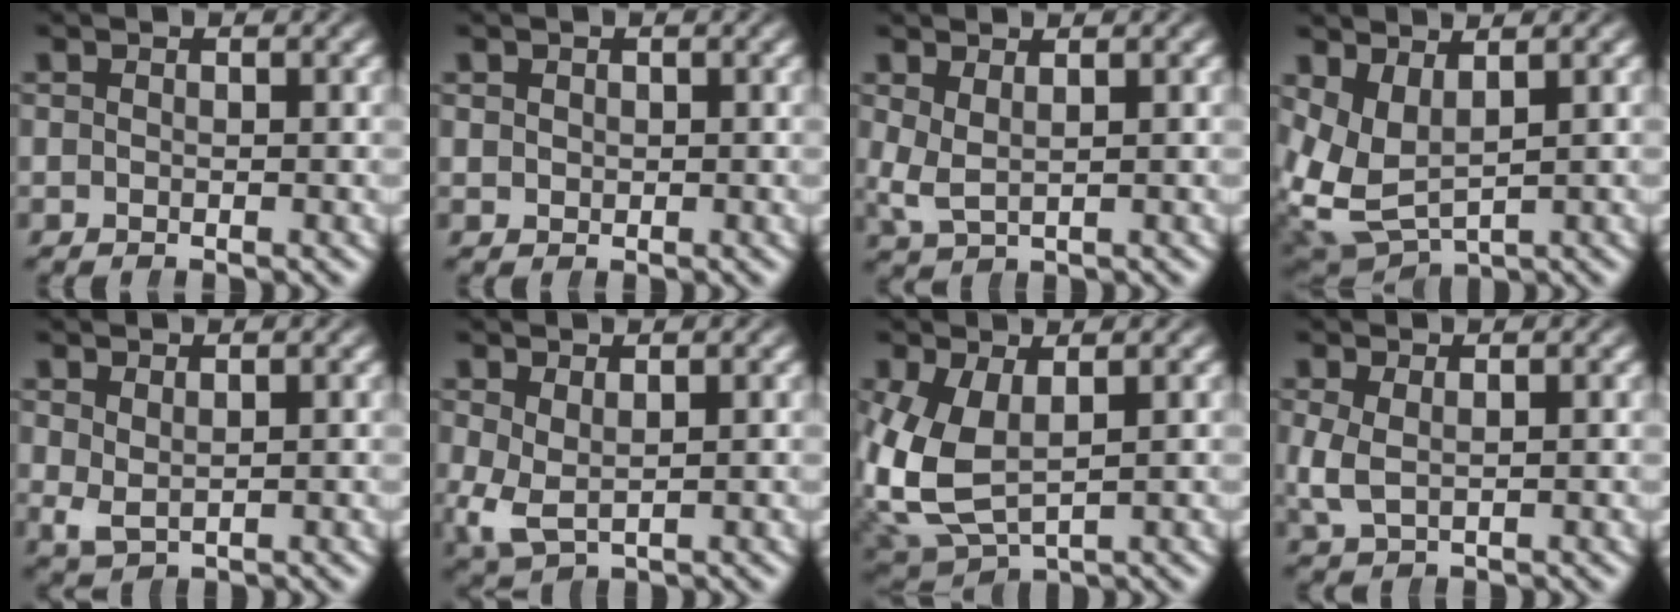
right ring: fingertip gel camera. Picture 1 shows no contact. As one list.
[{"total": 0.6, "force": [0.5, 0.4, 0.0], "torque": [-0.003, -0.007, 0.017]}, {"total": 2.2, "force": [0.7, 1.5, 1.4], "torque": [-0.052, -0.021, 0.026]}, {"total": 8.0, "force": [0.3, 6.7, 4.3], "torque": [-0.135, -0.042, 0.020]}, {"total": 1.1, "force": [0.6, 0.3, 0.8], "torque": [-0.022, -0.016, 0.027]}, {"total": 2.6, "force": [0.0, 1.8, 1.9], "torque": [-0.058, -0.029, 0.020]}, {"total": 7.6, "force": [0.0, 6.0, 4.7], "torque": [-0.145, -0.034, 0.020]}, {"total": 2.0, "force": [0.2, 1.2, 1.5], "torque": [-0.053, -0.021, 0.020]}]